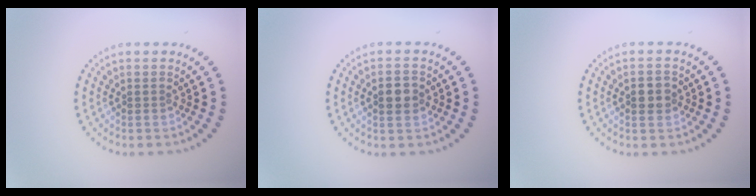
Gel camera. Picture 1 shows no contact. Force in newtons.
{"total": 2.6, "press": 2.6, "slide": 0.1}
{"total": 1.9, "press": 1.9, "slide": 0.2}